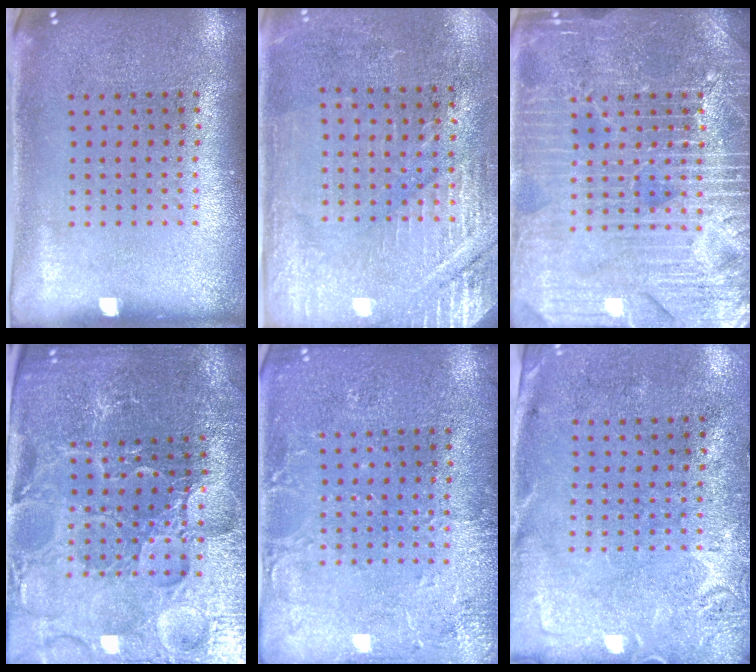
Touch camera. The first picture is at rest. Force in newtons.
{"total": 2.9, "press": 2.8, "slide": 0.5}
{"total": 5.1, "press": 5.0, "slide": 0.6}
{"total": 4.4, "press": 4.3, "slide": 1.1}
{"total": 2.9, "press": 2.9, "slide": 0.4}
{"total": 2.7, "press": 2.2, "slide": 1.7}